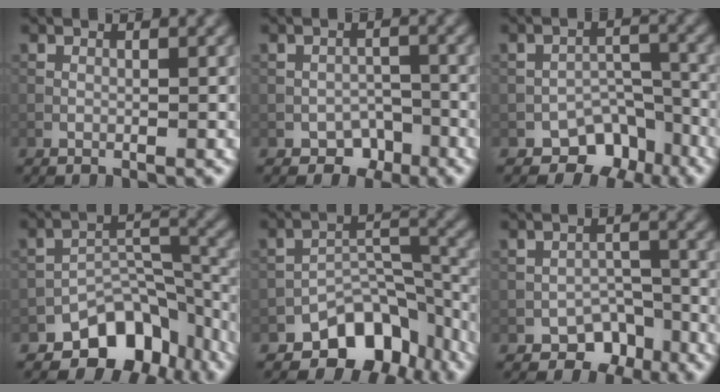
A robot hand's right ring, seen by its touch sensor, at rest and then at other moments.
{"total": 2.6, "force": [-1.7, 1.8, 0.7], "torque": [-0.001, 0.002, -0.028]}
{"total": 5.4, "force": [-4.0, 3.3, 1.6], "torque": [-0.003, 0.001, -0.059]}
{"total": 8.2, "force": [-5.7, 4.6, 3.7], "torque": [-0.038, -0.011, -0.093]}
{"total": 7.7, "force": [-5.5, 4.2, 3.4], "torque": [-0.033, -0.010, -0.091]}
{"total": 3.9, "force": [-2.7, 2.5, 1.2], "torque": [-0.003, 0.006, -0.040]}